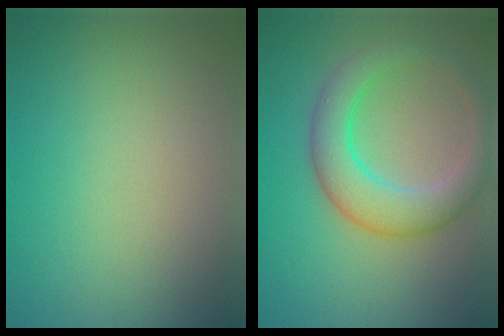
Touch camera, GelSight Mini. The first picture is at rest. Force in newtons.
{"total": 5.9, "press": 5.8, "slide": 0.3}